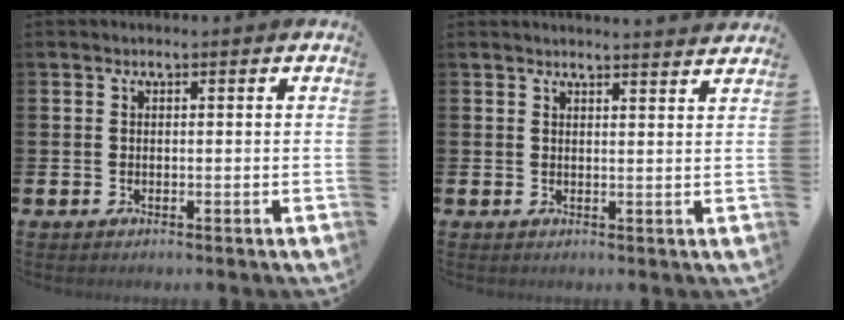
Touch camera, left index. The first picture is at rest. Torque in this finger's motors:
{"motor_torque": [0.72, -1.42, 0.12, 0.01]}